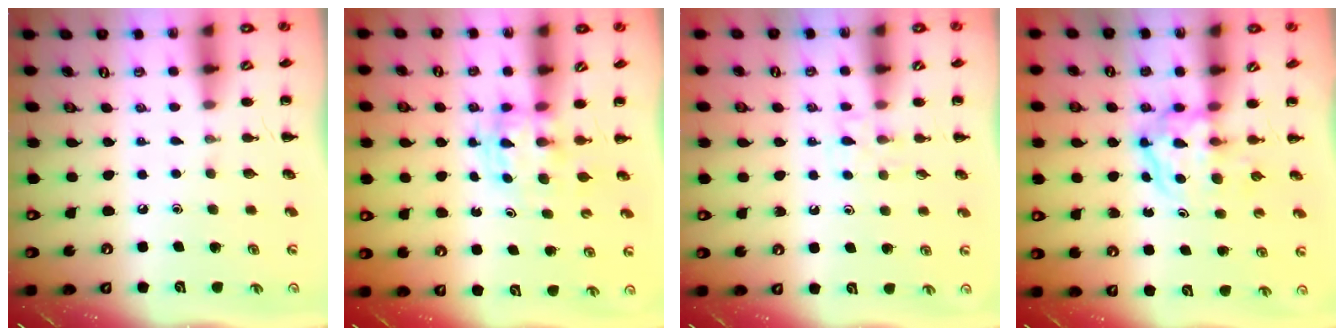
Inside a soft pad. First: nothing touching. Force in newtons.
{"total": 3.4, "press": 3.3, "slide": 0.5}
{"total": 5.6, "press": 5.4, "slide": 1.7}
{"total": 3.8, "press": 3.8, "slide": 0.4}